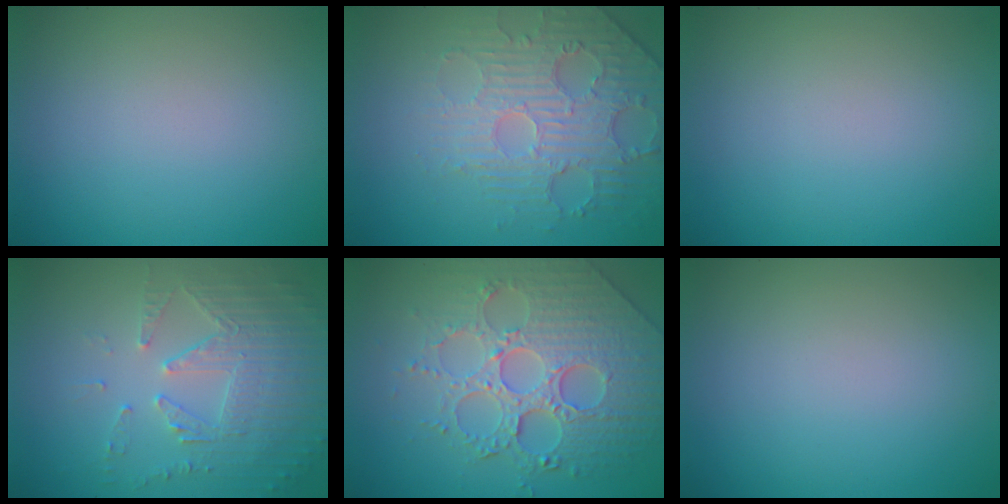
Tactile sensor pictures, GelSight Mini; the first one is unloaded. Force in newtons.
{"total": 4.7, "press": 3.7, "slide": 2.8}
{"total": 0.0}
{"total": 5.5, "press": 3.7, "slide": 4.0}
{"total": 8.1, "press": 6.0, "slide": 5.4}
{"total": 0.0}